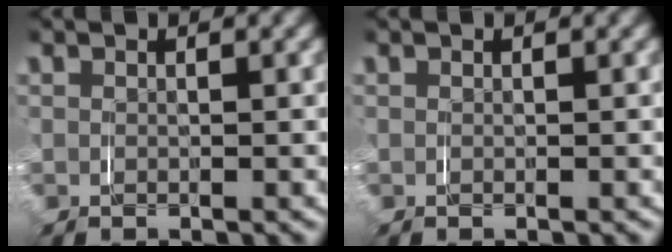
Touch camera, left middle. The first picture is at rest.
{"total": 0.0}